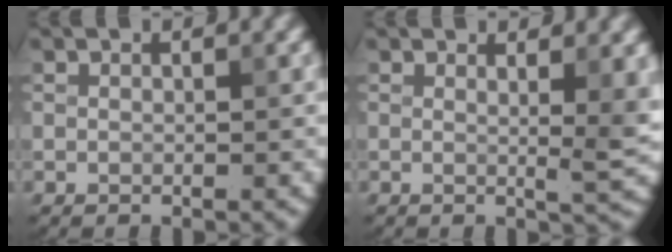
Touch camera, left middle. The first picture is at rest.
{"total": 2.9, "force": [1.0, 0.4, 2.6], "torque": [-0.028, -0.002, 0.014]}